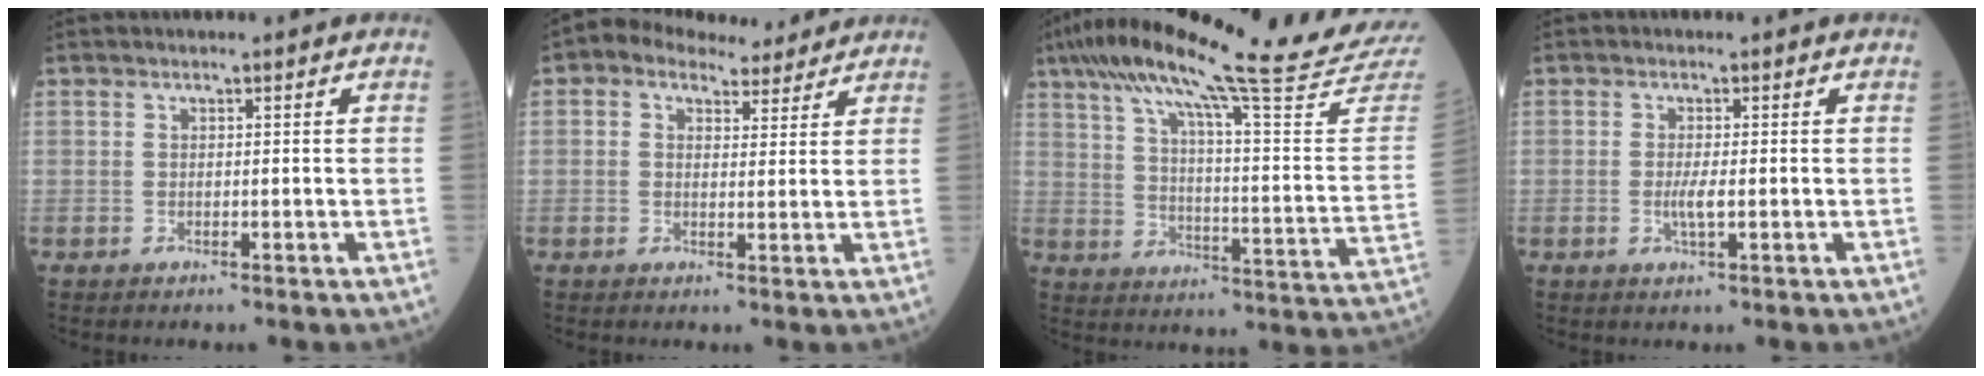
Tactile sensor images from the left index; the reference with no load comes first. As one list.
[{"total": 7.0, "force": [5.6, 3.5, 2.4], "torque": [-0.037, 0.025, 0.078]}, {"total": 29.5, "force": [25.5, -1.5, 14.7], "torque": [-0.242, -0.069, 0.340]}, {"total": 2.2, "force": [-0.5, 0.2, 2.1], "torque": [-0.046, -0.006, -0.009]}]